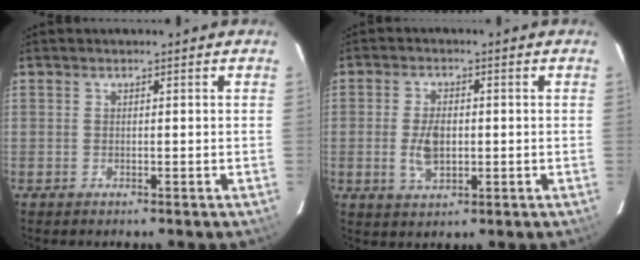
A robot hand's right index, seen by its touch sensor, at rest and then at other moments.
{"total": 6.1, "force": [-0.7, 3.4, 5.0], "torque": [-0.101, -0.002, -0.007]}